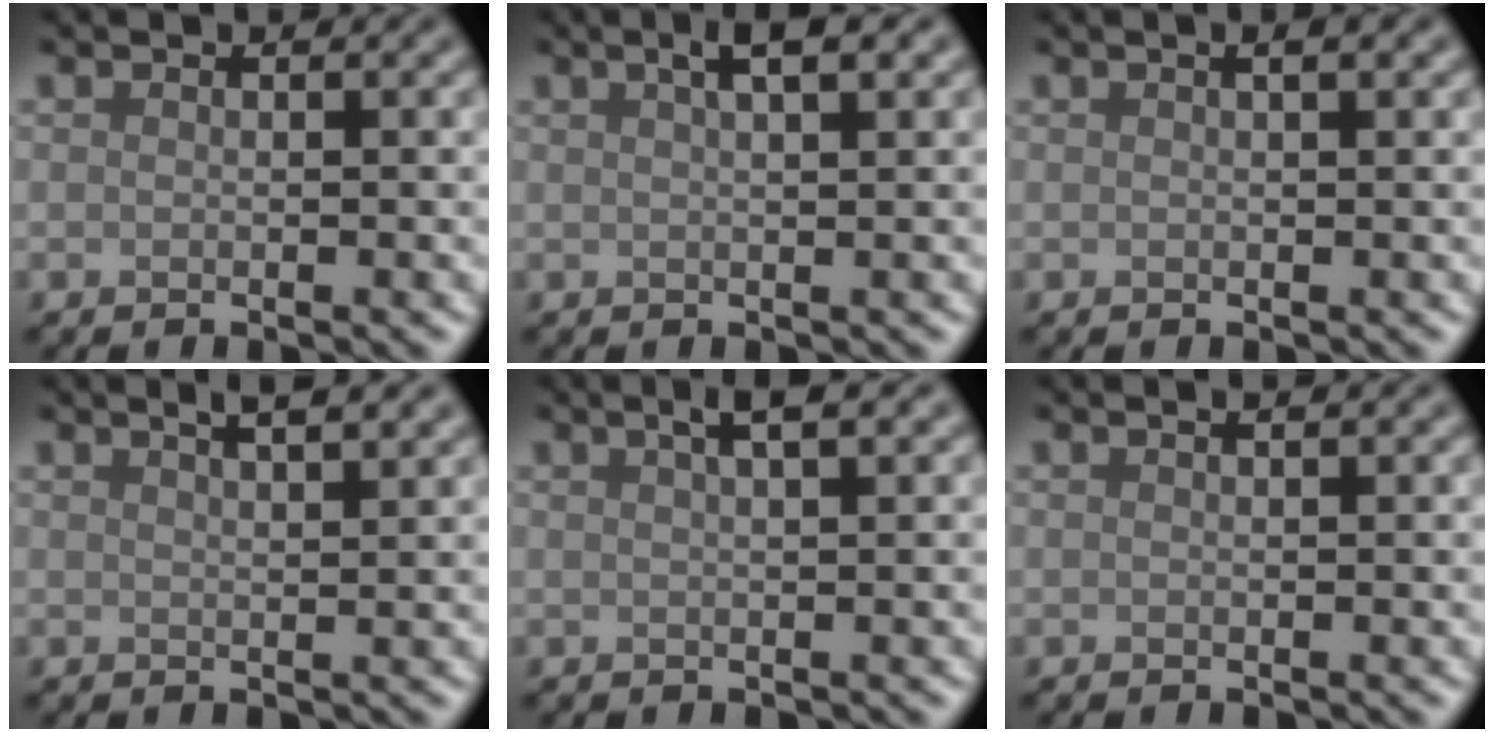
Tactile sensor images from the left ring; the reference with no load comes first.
{"total": 2.6, "force": [1.4, 0.6, 2.1], "torque": [-0.025, 0.007, 0.020]}
{"total": 1.3, "force": [0.6, 0.3, 1.0], "torque": [-0.015, 0.002, 0.005]}
{"total": 3.9, "force": [2.5, 1.4, 2.6], "torque": [-0.006, 0.017, 0.008]}
{"total": 2.3, "force": [1.2, 0.5, 1.9], "torque": [-0.023, 0.007, 0.015]}
{"total": 0.6, "force": [0.4, 0.1, 0.4], "torque": [-0.006, 0.003, 0.005]}